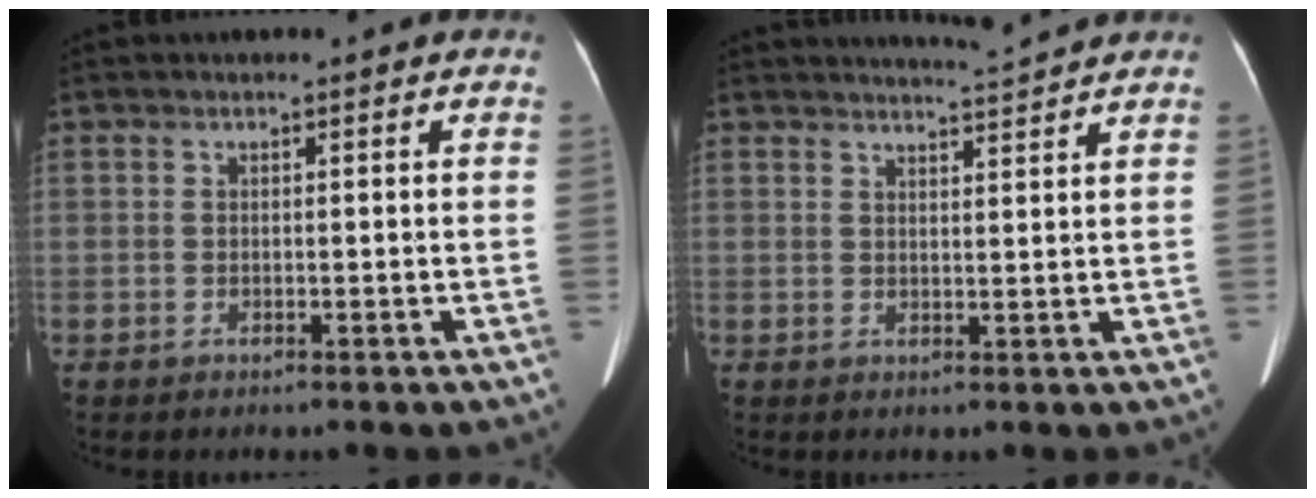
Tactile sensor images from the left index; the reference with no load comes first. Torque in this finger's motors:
{"motor_torque": [-0.01, -0.52, -0.01, 0.01]}